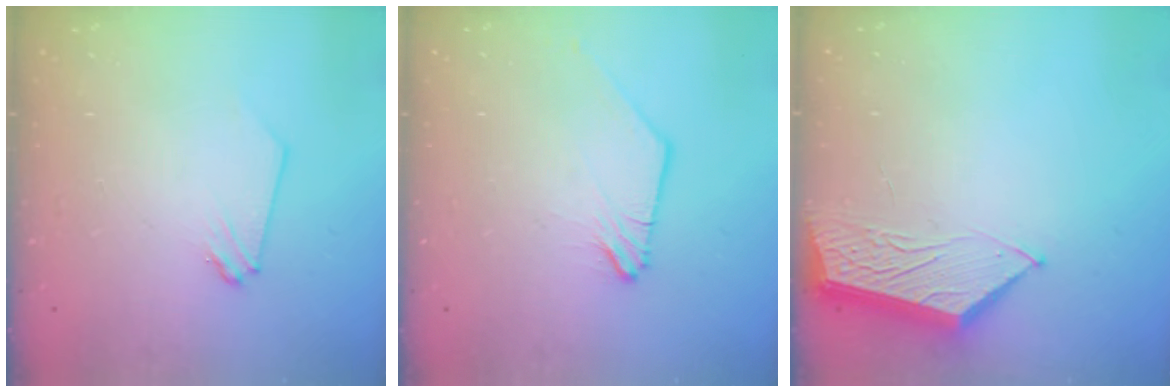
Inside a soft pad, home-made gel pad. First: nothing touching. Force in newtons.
{"total": 0.0}
{"total": 4.5, "press": 4.4, "slide": 0.4}